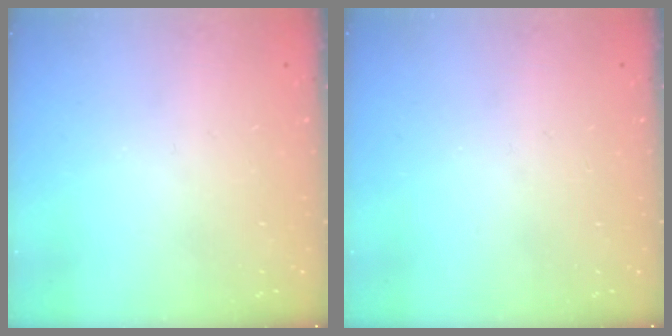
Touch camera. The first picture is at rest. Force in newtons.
{"total": 0.0}